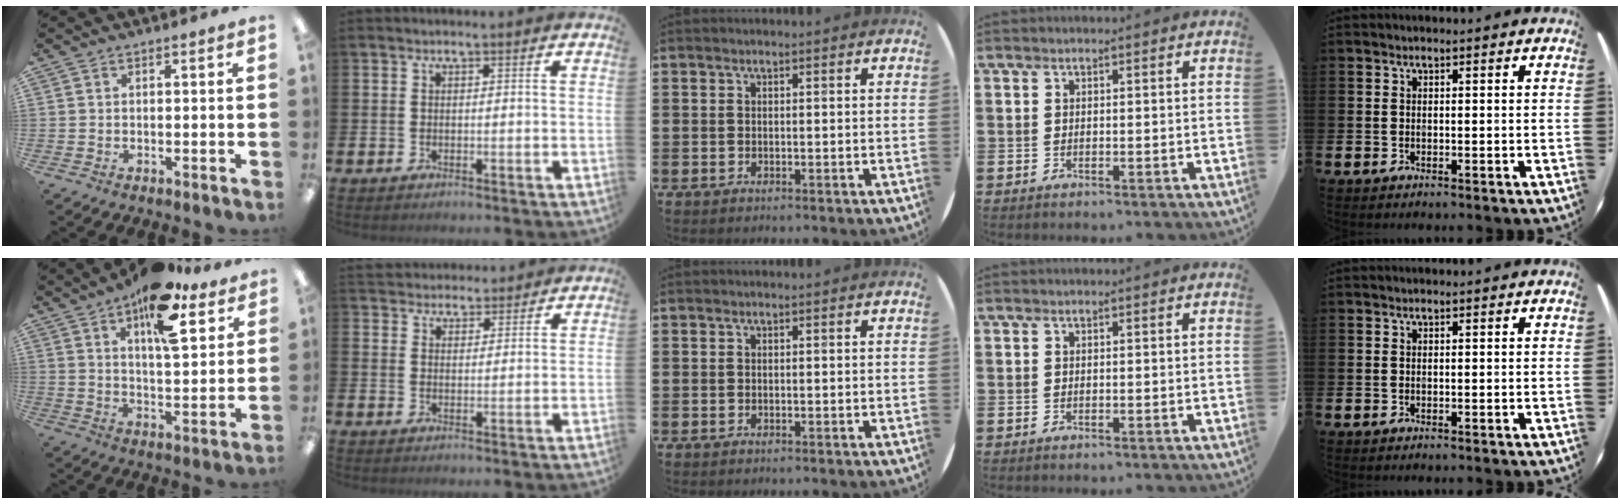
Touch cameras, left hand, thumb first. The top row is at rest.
{"thumb": {"total": 15.4, "force": [9.6, 6.2, 10.3], "torque": [-0.148, -0.046, 0.158]}, "index": {"total": 3.6, "force": [3.4, 1.2, -0.3], "torque": [-0.006, -0.018, 0.062]}}